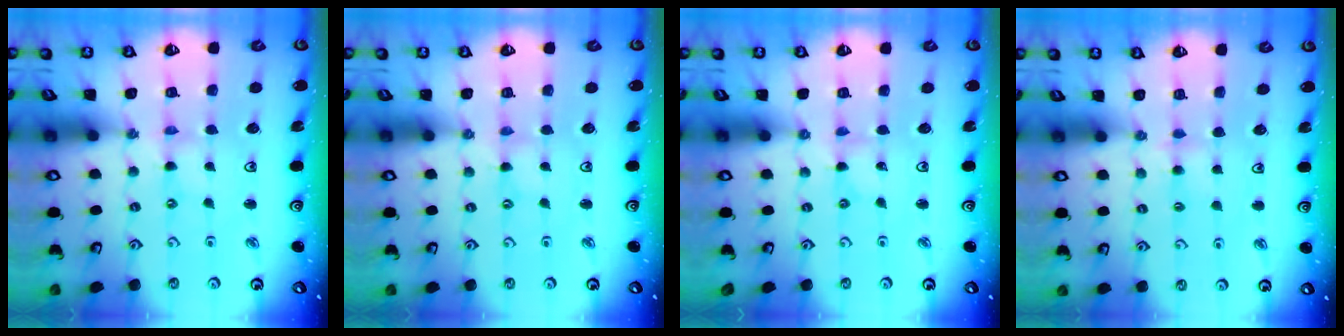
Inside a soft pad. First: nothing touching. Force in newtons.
{"total": 0.6, "press": 0.6, "slide": 0.1}
{"total": 0.0}
{"total": 3.4, "press": 3.4, "slide": 0.5}